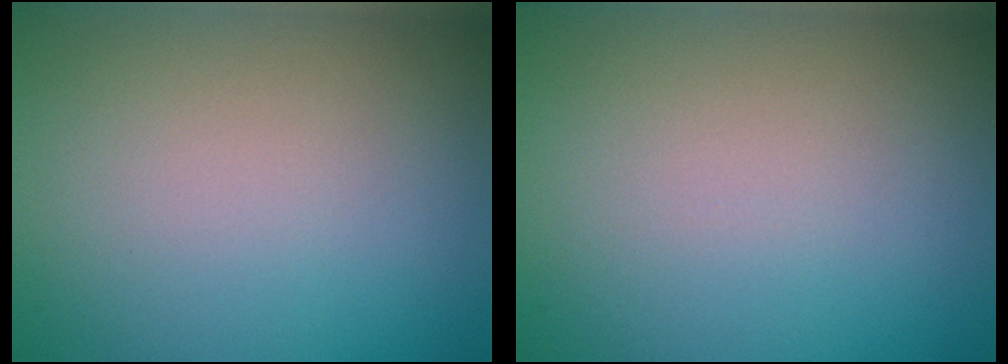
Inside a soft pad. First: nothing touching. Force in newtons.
{"total": 0.0}